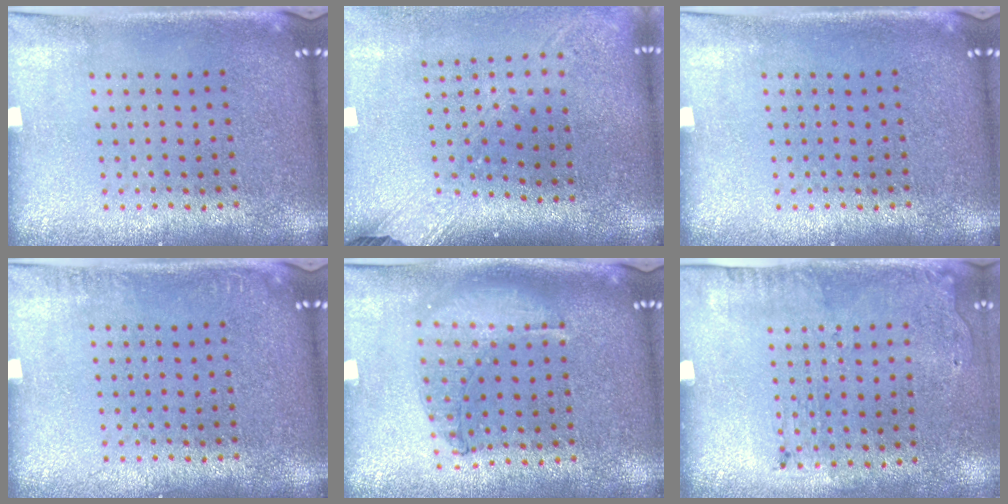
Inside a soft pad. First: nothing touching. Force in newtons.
{"total": 2.4, "press": 1.7, "slide": 1.6}
{"total": 0.0}
{"total": 0.5, "press": 0.5, "slide": 0.0}
{"total": 1.0, "press": 1.0, "slide": 0.3}
{"total": 1.8, "press": 1.2, "slide": 1.4}